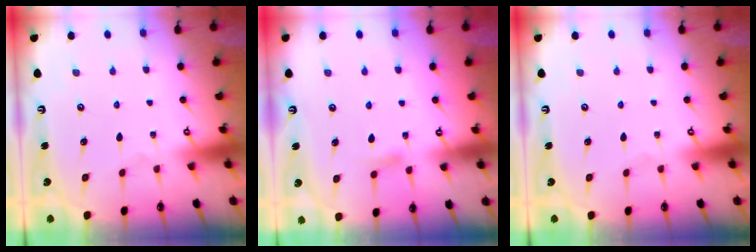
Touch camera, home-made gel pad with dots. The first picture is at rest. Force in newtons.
{"total": 4.5, "press": 4.5, "slide": 0.5}
{"total": 0.0}